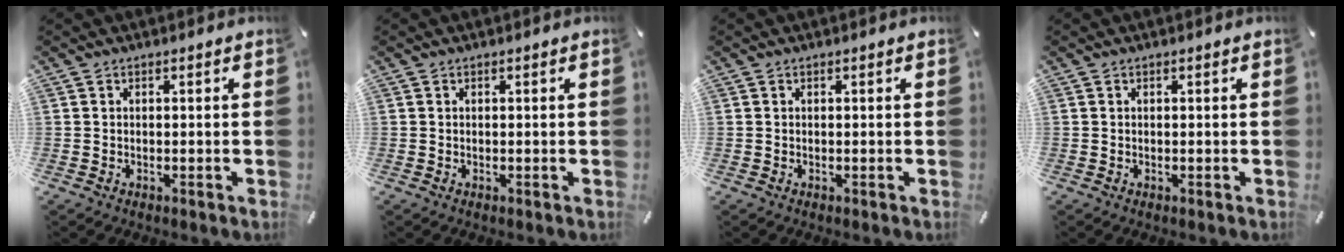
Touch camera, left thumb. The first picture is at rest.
{"total": 0.0}
{"total": 0.0}
{"total": 0.0}